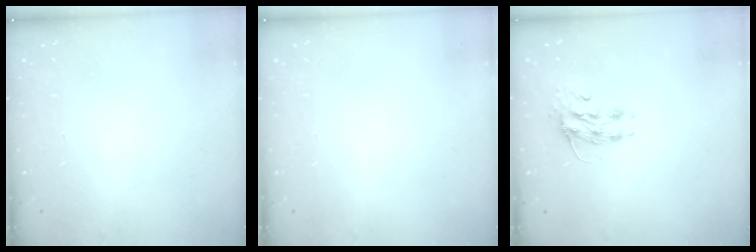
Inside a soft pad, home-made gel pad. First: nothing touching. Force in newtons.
{"total": 0.0}
{"total": 8.4, "press": 8.3, "slide": 1.0}